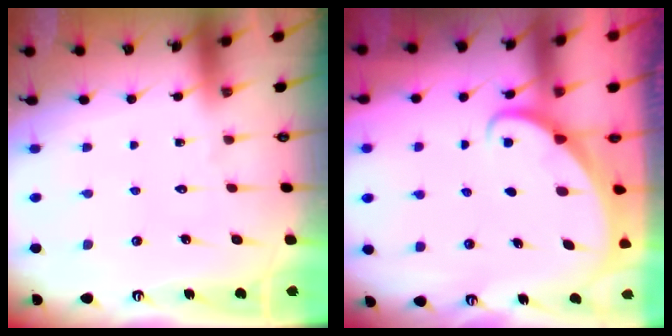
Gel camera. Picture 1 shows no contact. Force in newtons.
{"total": 1.9, "press": 1.9, "slide": 0.2}